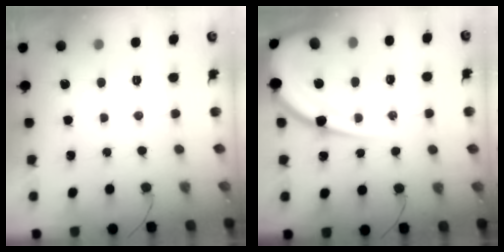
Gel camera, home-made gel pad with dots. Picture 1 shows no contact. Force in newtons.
{"total": 17.5, "press": 17.4, "slide": 1.8}